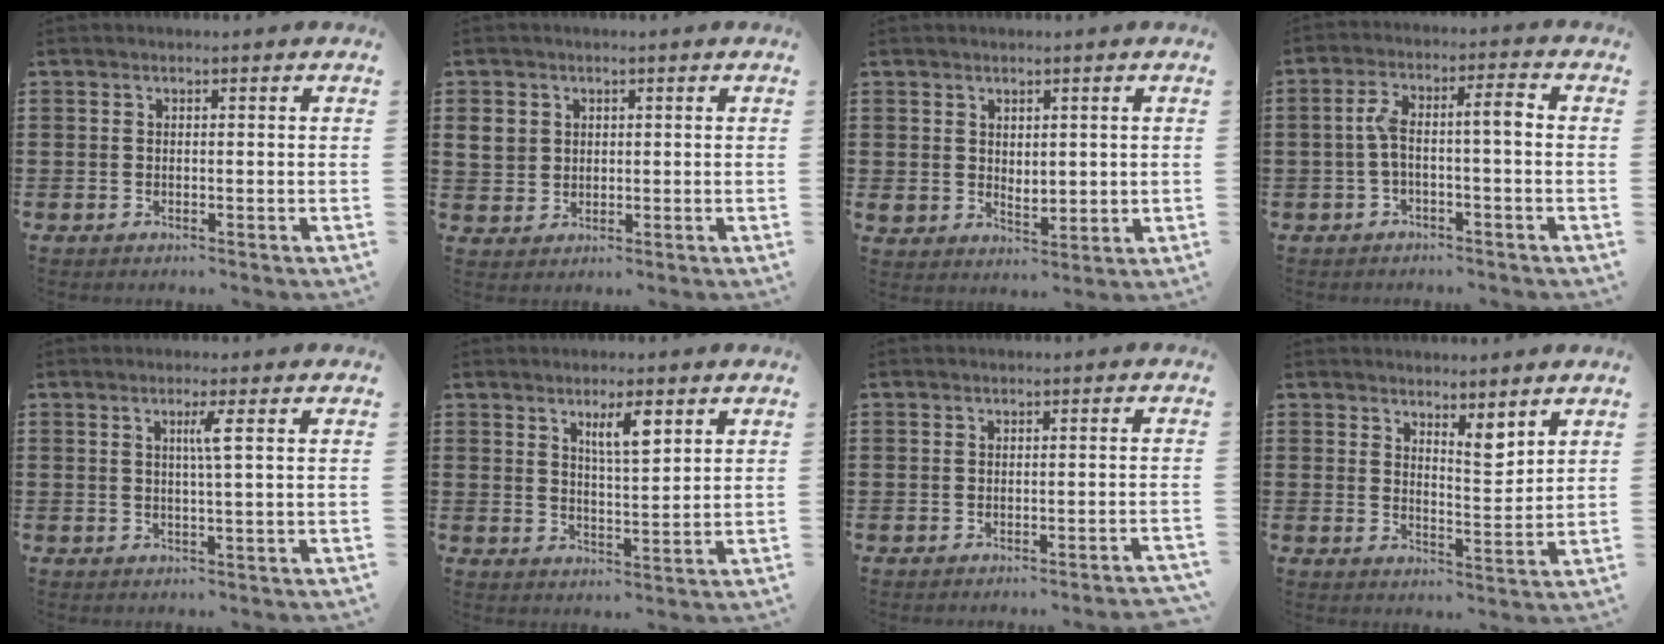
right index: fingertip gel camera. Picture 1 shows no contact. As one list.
[{"total": 3.5, "force": [1.1, 3.1, 1.2], "torque": [-0.043, 0.008, 0.017]}, {"total": 3.2, "force": [2.5, 1.9, 0.4], "torque": [-0.009, 0.000, 0.046]}, {"total": 5.2, "force": [-0.7, 1.1, 5.1], "torque": [-0.100, 0.005, -0.020]}, {"total": 2.5, "force": [0.6, -0.5, 2.3], "torque": [-0.045, -0.005, 0.007]}, {"total": 4.5, "force": [2.6, 1.1, 3.5], "torque": [-0.058, 0.000, 0.040]}, {"total": 1.2, "force": [-1.0, -0.4, 0.6], "torque": [-0.011, -0.004, -0.019]}, {"total": 4.3, "force": [3.8, 1.0, 1.9], "torque": [-0.029, -0.015, 0.064]}]